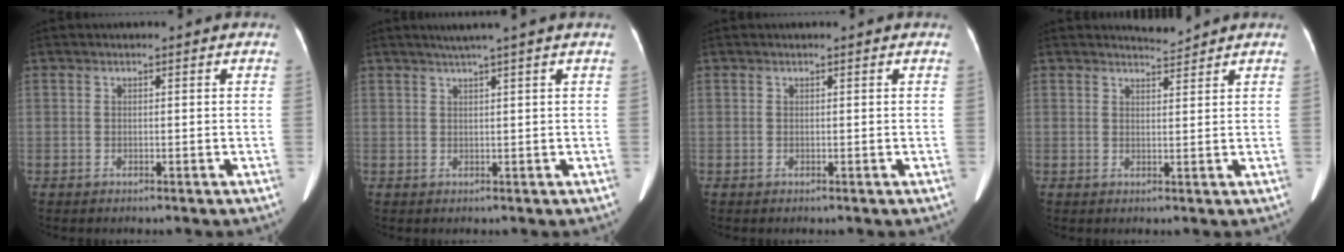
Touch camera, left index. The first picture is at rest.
{"total": 3.3, "force": [2.4, -1.1, 2.0], "torque": [-0.029, 0.006, 0.044]}
{"total": 0.5, "force": [0.5, 0.0, 0.1], "torque": [-0.001, 0.005, 0.006]}
{"total": 2.0, "force": [1.9, -0.5, -0.4], "torque": [-0.002, -0.007, 0.038]}